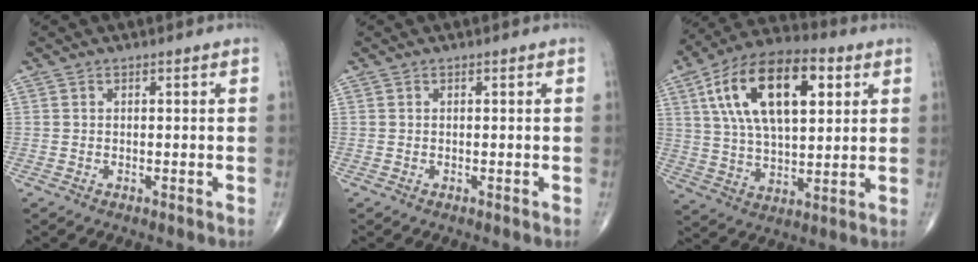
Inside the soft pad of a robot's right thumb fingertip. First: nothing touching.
{"total": 0.0}
{"total": 21.0, "force": [6.9, 10.3, 17.0], "torque": [-0.285, 0.000, 0.115]}